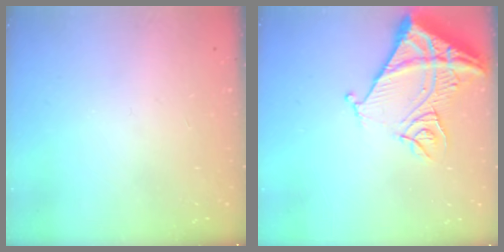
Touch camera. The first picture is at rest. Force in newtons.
{"total": 14.7, "press": 14.6, "slide": 1.6}